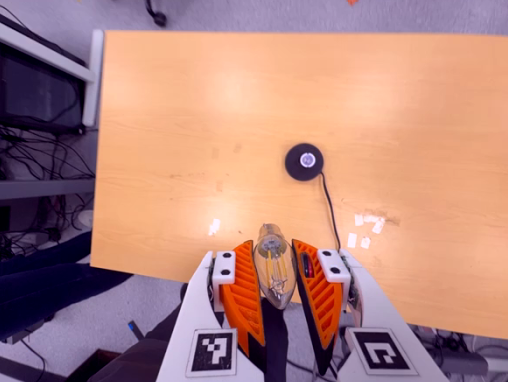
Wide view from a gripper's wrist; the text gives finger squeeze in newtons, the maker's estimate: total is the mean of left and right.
{"total": 12.6, "left": 13.4, "right": 11.7}